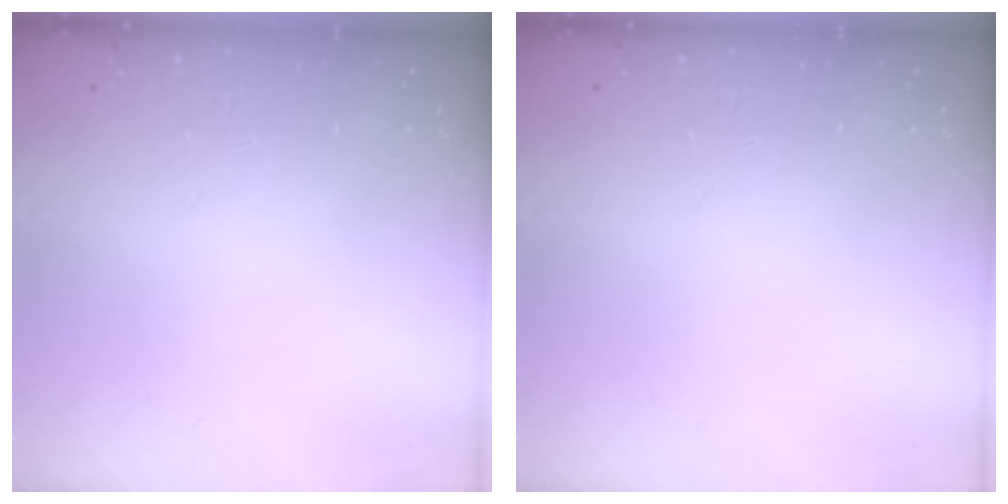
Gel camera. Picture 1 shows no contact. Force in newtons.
{"total": 0.0}